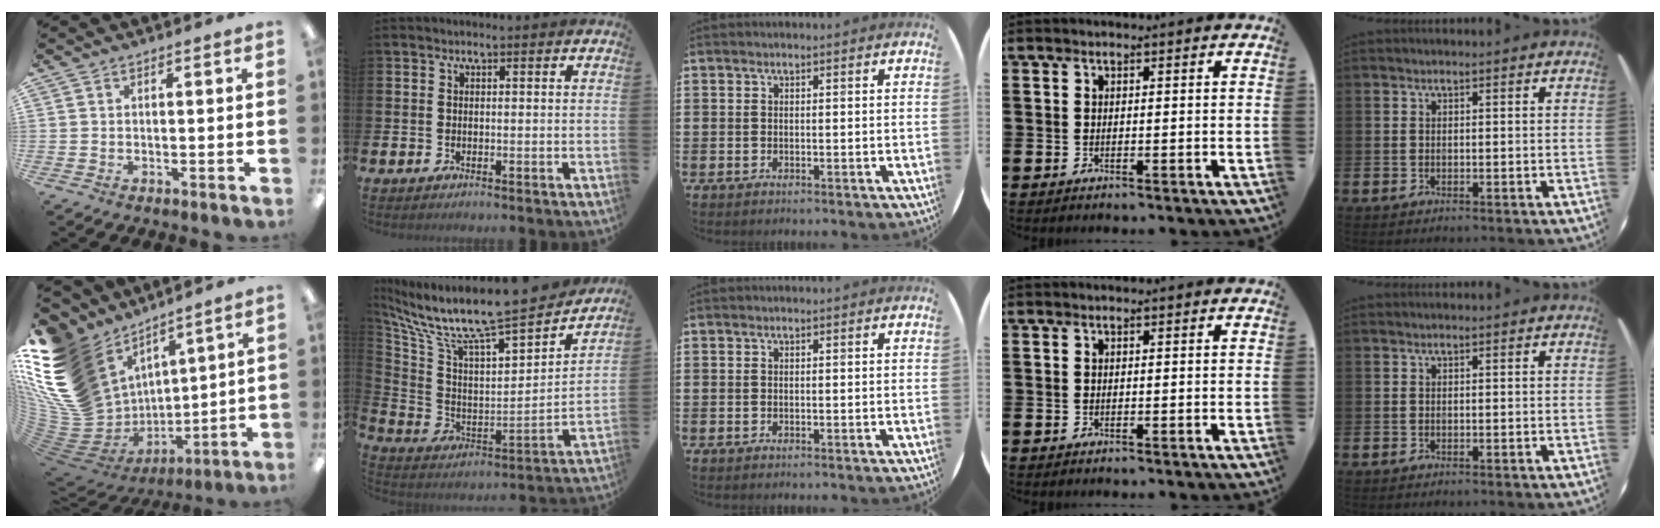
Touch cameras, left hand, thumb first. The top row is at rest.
{"thumb": {"total": 23.5, "force": [8.7, 16.9, 13.8], "torque": [-0.295, -0.078, 0.198]}, "index": {"total": 10.2, "force": [8.8, 1.2, 5.0], "torque": [-0.134, -0.076, 0.143]}}